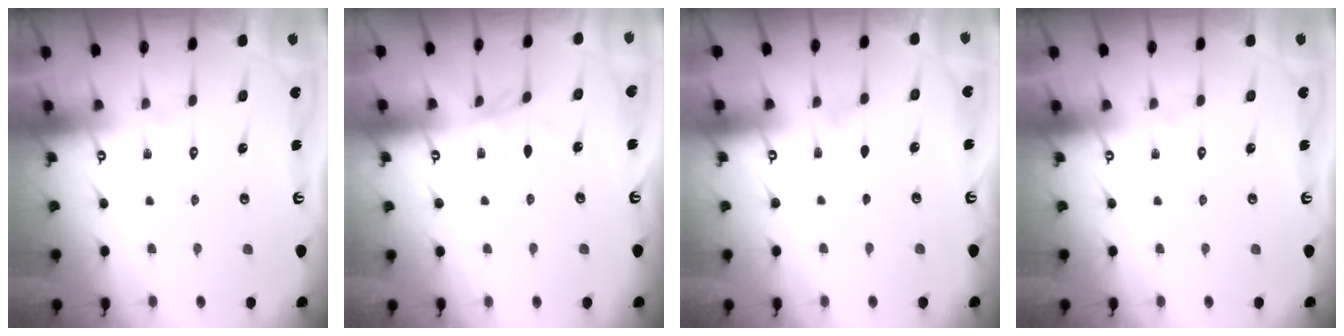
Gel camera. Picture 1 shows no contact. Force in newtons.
{"total": 1.7, "press": 1.7, "slide": 0.2}
{"total": 2.7, "press": 2.3, "slide": 1.6}
{"total": 0.0}